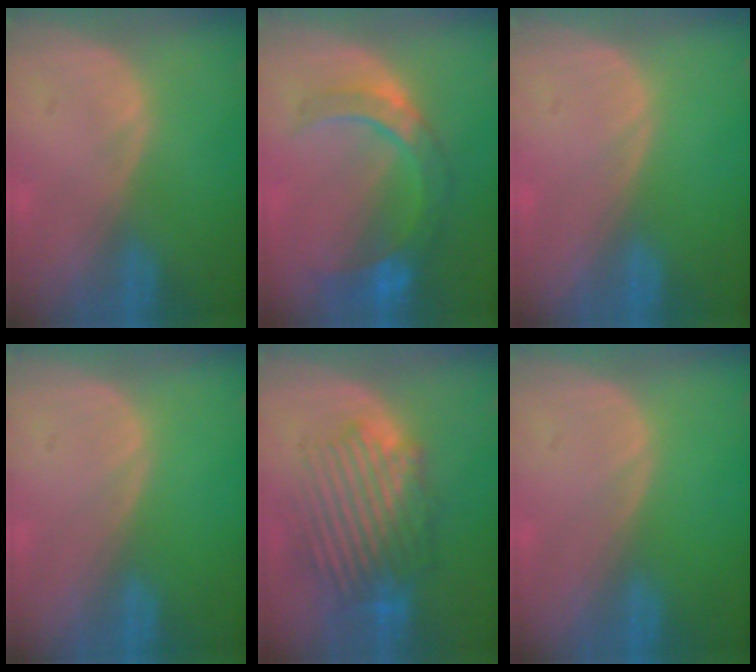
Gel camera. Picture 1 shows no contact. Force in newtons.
{"total": 8.8, "press": 7.8, "slide": 4.1}
{"total": 0.0}
{"total": 0.0}
{"total": 9.1, "press": 8.6, "slide": 2.8}
{"total": 0.0}